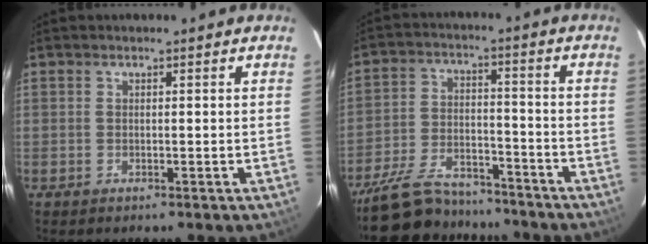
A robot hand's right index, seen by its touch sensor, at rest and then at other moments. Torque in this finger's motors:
{"motor_torque": [1.13, -1.00, 0.46, 0.10]}